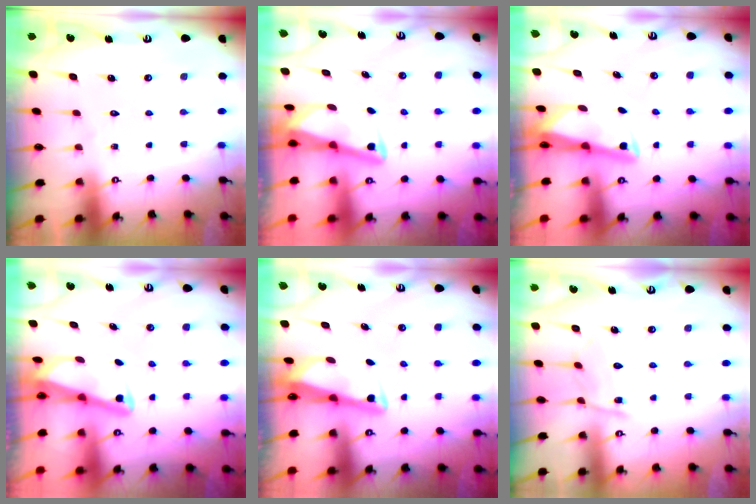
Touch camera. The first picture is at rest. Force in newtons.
{"total": 3.0, "press": 3.0, "slide": 0.4}
{"total": 2.7, "press": 2.6, "slide": 0.3}
{"total": 3.0, "press": 3.0, "slide": 0.4}
{"total": 2.8, "press": 2.7, "slide": 0.4}
{"total": 8.6, "press": 8.6, "slide": 0.9}